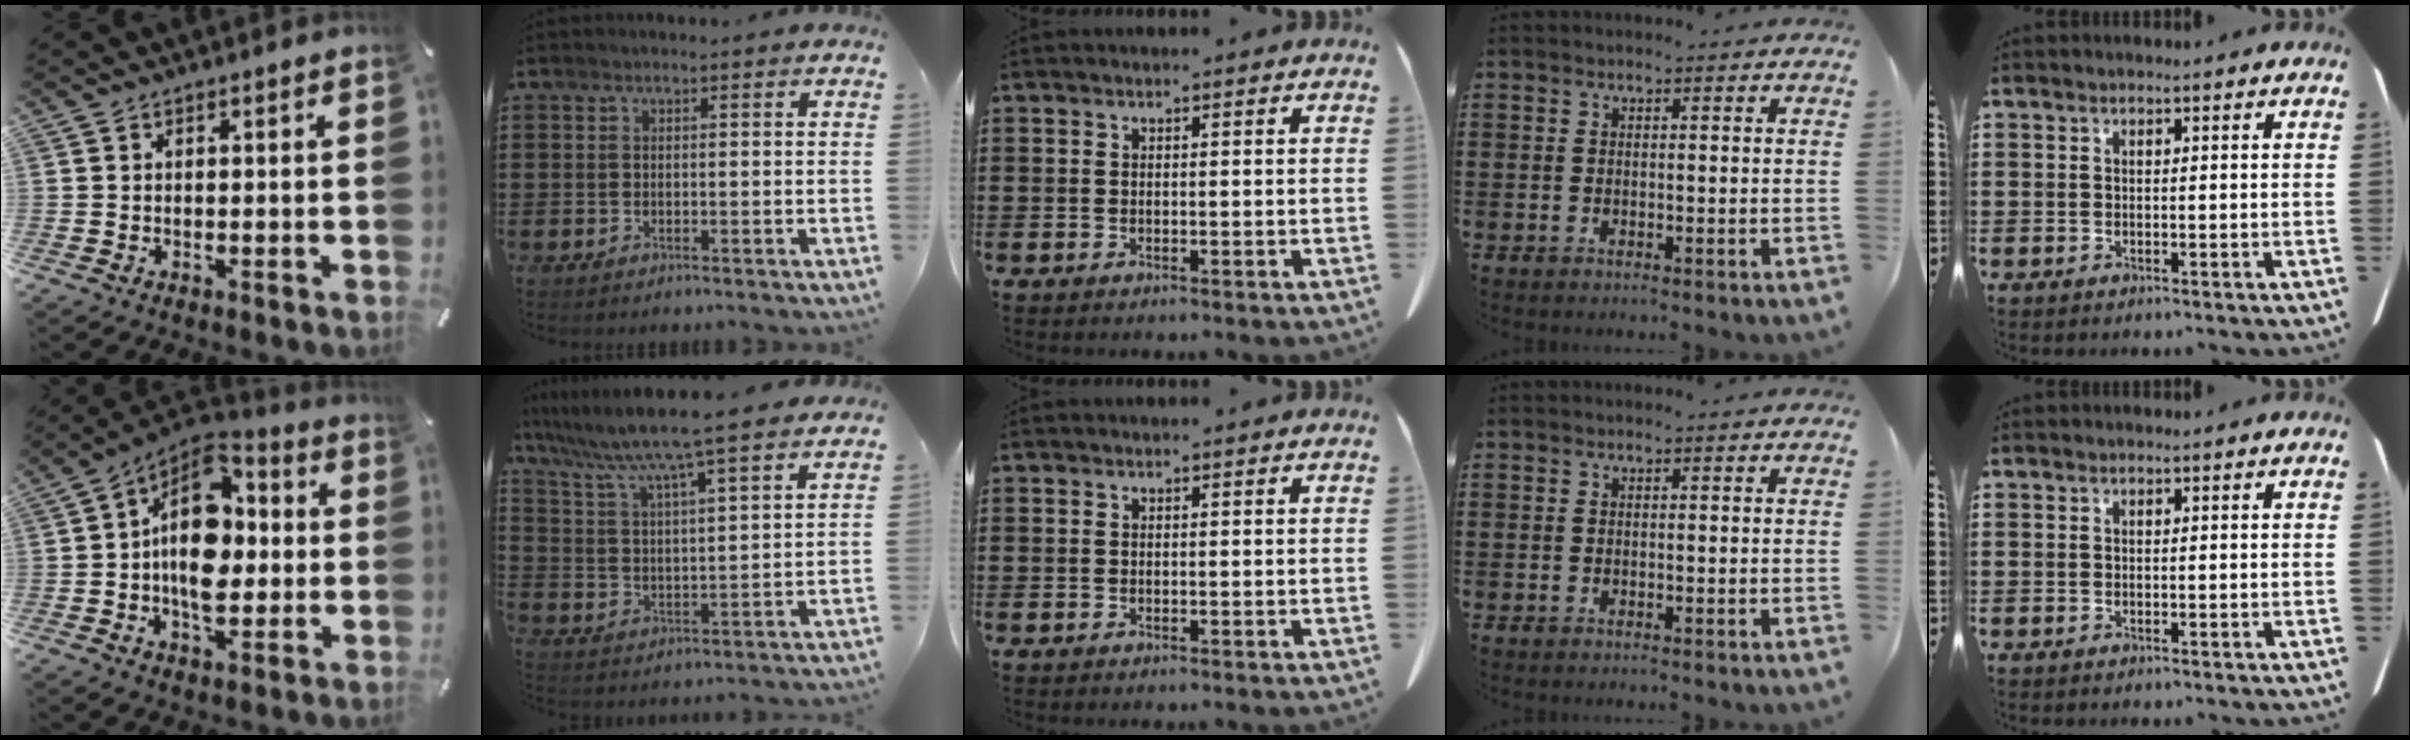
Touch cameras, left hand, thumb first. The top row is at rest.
{"thumb": {"total": 17.4, "force": [-0.1, 11.6, 12.9], "torque": [-0.224, -0.009, -0.005]}, "index": {"total": 7.9, "force": [7.0, -0.8, 3.5], "torque": [-0.098, -0.045, 0.113]}}